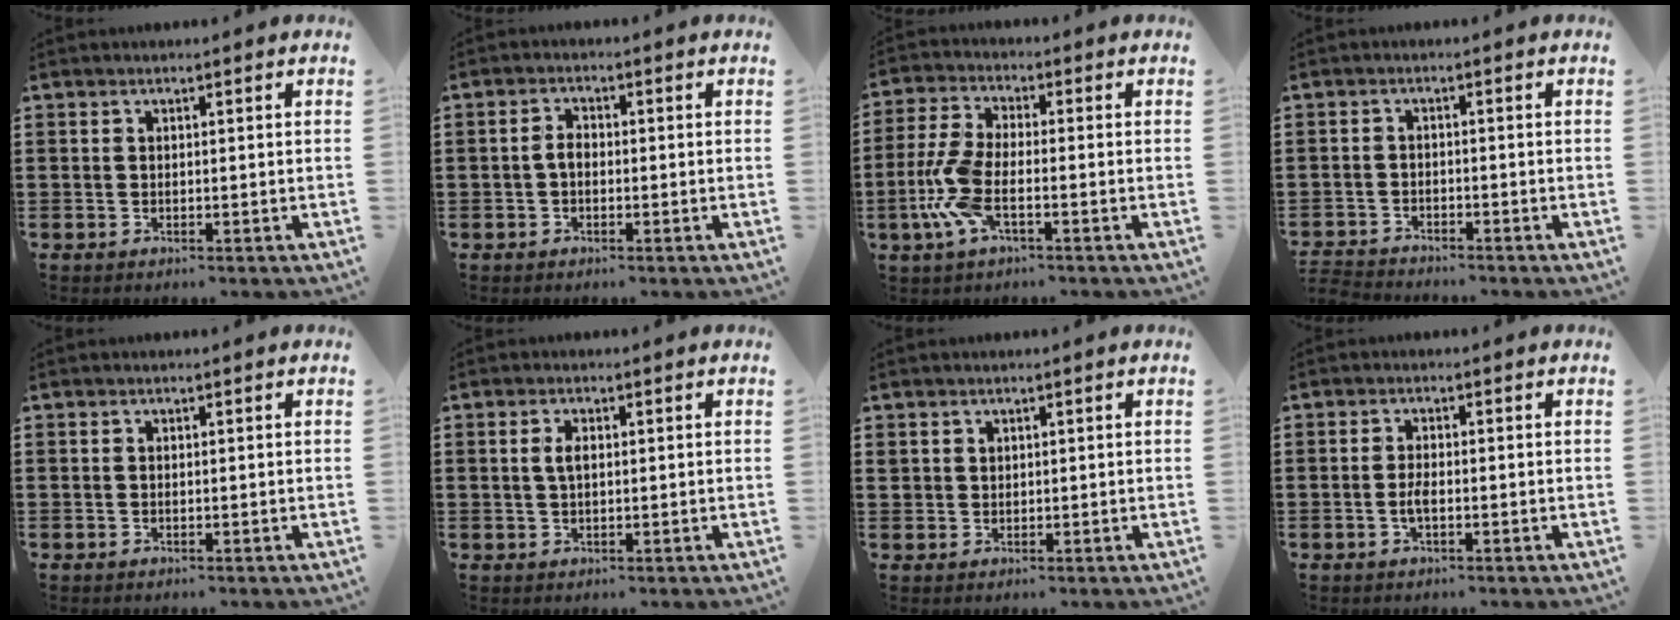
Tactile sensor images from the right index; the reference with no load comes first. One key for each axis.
{"total": 2.2, "fx": -0.6, "fy": 1.3, "fz": 1.7, "tx": -0.049, "ty": -0.002, "tz": -0.016}
{"total": 7.6, "fx": -2.7, "fy": 2.8, "fz": 6.5, "tx": -0.174, "ty": -0.019, "tz": -0.059}
{"total": 2.4, "fx": -2.4, "fy": 0.0, "fz": -0.2, "tx": -0.005, "ty": -0.004, "tz": -0.053}
{"total": 0.0}
{"total": 2.3, "fx": 0.3, "fy": 1.0, "fz": 2.0, "tx": -0.042, "ty": 0.007, "tz": 0.003}
{"total": 1.3, "fx": 0.8, "fy": 1.0, "fz": 0.2, "tx": -0.005, "ty": 0.004, "tz": 0.016}
{"total": 2.2, "fx": -0.7, "fy": 0.6, "fz": 2.0, "tx": -0.046, "ty": -0.001, "tz": -0.014}